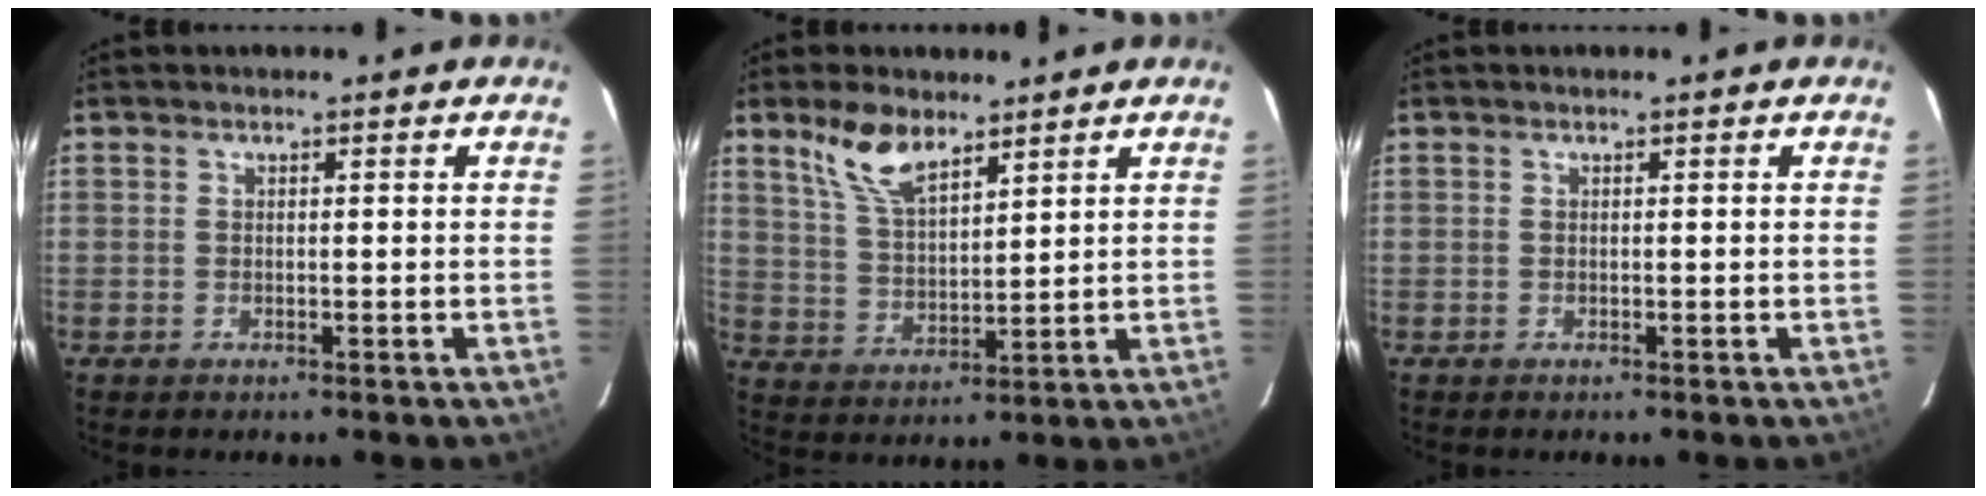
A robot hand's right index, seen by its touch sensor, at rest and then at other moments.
{"total": 8.9, "force": [6.3, 3.6, 5.2], "torque": [-0.102, 0.011, 0.130]}
{"total": 0.0}